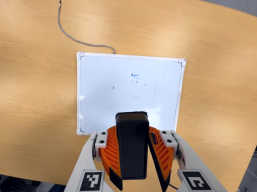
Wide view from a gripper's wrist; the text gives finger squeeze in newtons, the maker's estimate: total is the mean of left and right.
{"total": 8.9, "left": 9.1, "right": 8.7}